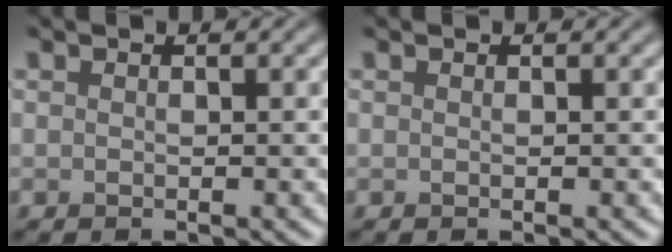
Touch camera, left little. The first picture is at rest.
{"total": 0.0}